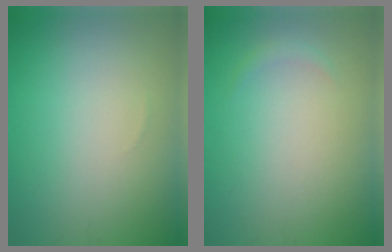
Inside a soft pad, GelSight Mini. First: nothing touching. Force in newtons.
{"total": 0.7, "press": 0.7, "slide": 0.1}